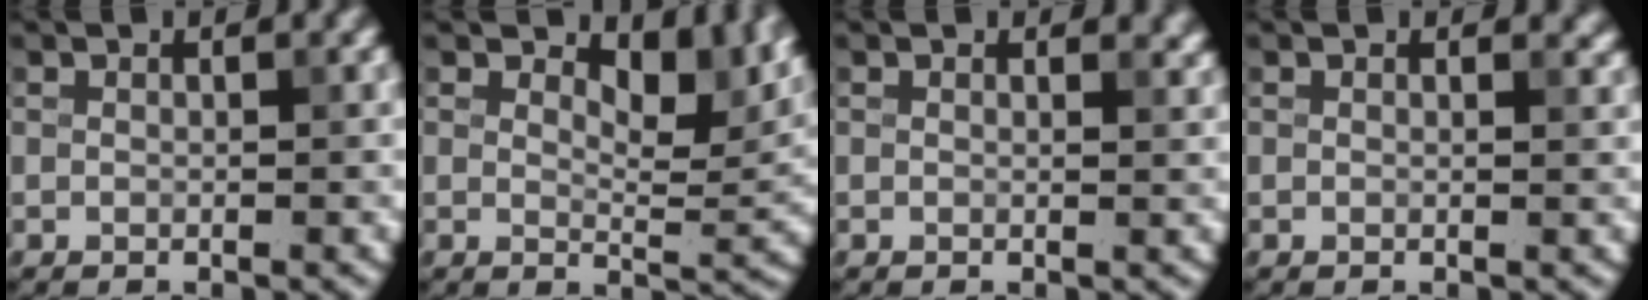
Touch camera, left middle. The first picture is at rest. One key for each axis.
{"total": 6.7, "fx": 4.3, "fy": 2.7, "fz": 4.3, "tx": -0.054, "ty": -0.004, "tz": 0.061}
{"total": 0.9, "fx": 0.7, "fy": 0.4, "fz": 0.4, "tx": -0.002, "ty": -0.003, "tz": 0.011}
{"total": 0.6, "fx": 0.5, "fy": 0.3, "fz": 0.3, "tx": -0.003, "ty": -0.003, "tz": 0.008}